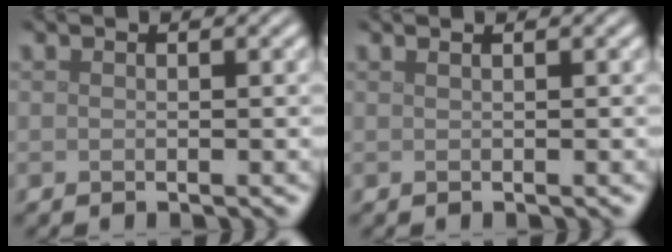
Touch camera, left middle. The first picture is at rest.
{"total": 0.7, "force": [0.4, 0.3, 0.5], "torque": [-0.006, -0.003, 0.002]}